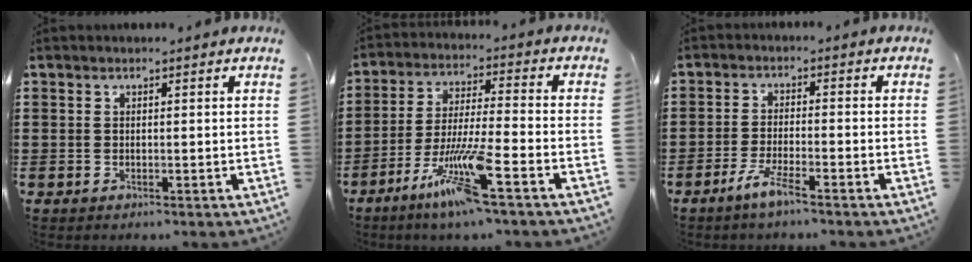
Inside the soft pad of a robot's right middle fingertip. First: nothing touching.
{"total": 10.0, "force": [-6.1, 0.3, 8.0], "torque": [-0.168, -0.012, -0.119]}
{"total": 4.3, "force": [-3.1, 0.1, 3.1], "torque": [-0.063, -0.005, -0.057]}